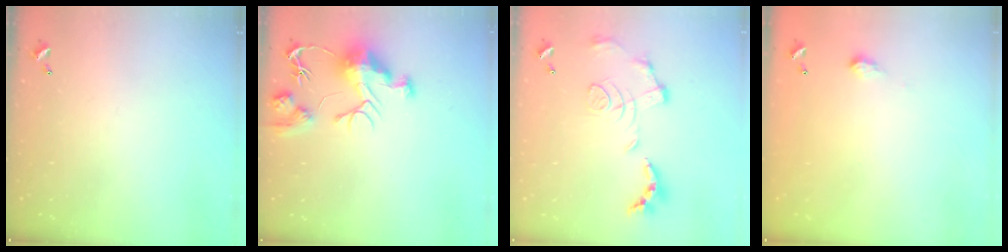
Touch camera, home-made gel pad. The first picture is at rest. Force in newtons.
{"total": 12.3, "press": 12.3, "slide": 1.1}
{"total": 1.5, "press": 0.8, "slide": 1.3}
{"total": 2.0, "press": 2.0, "slide": 0.3}